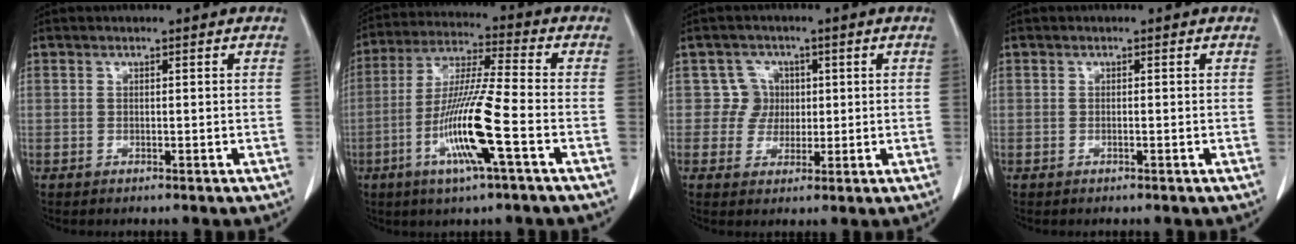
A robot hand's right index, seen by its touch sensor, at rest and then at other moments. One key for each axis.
{"total": 13.1, "fx": -4.6, "fy": -0.2, "fz": 12.3, "tx": -0.247, "ty": -0.011, "tz": -0.093}
{"total": 3.8, "fx": 0.7, "fy": 3.8, "fz": -0.1, "tx": 0.014, "ty": 0.009, "tz": 0.010}
{"total": 0.0}